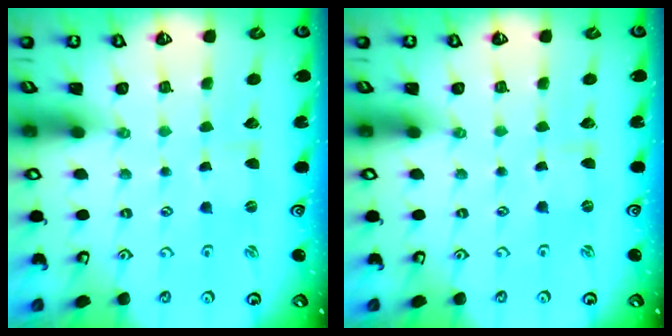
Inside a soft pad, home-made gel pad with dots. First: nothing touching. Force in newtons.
{"total": 0.0}